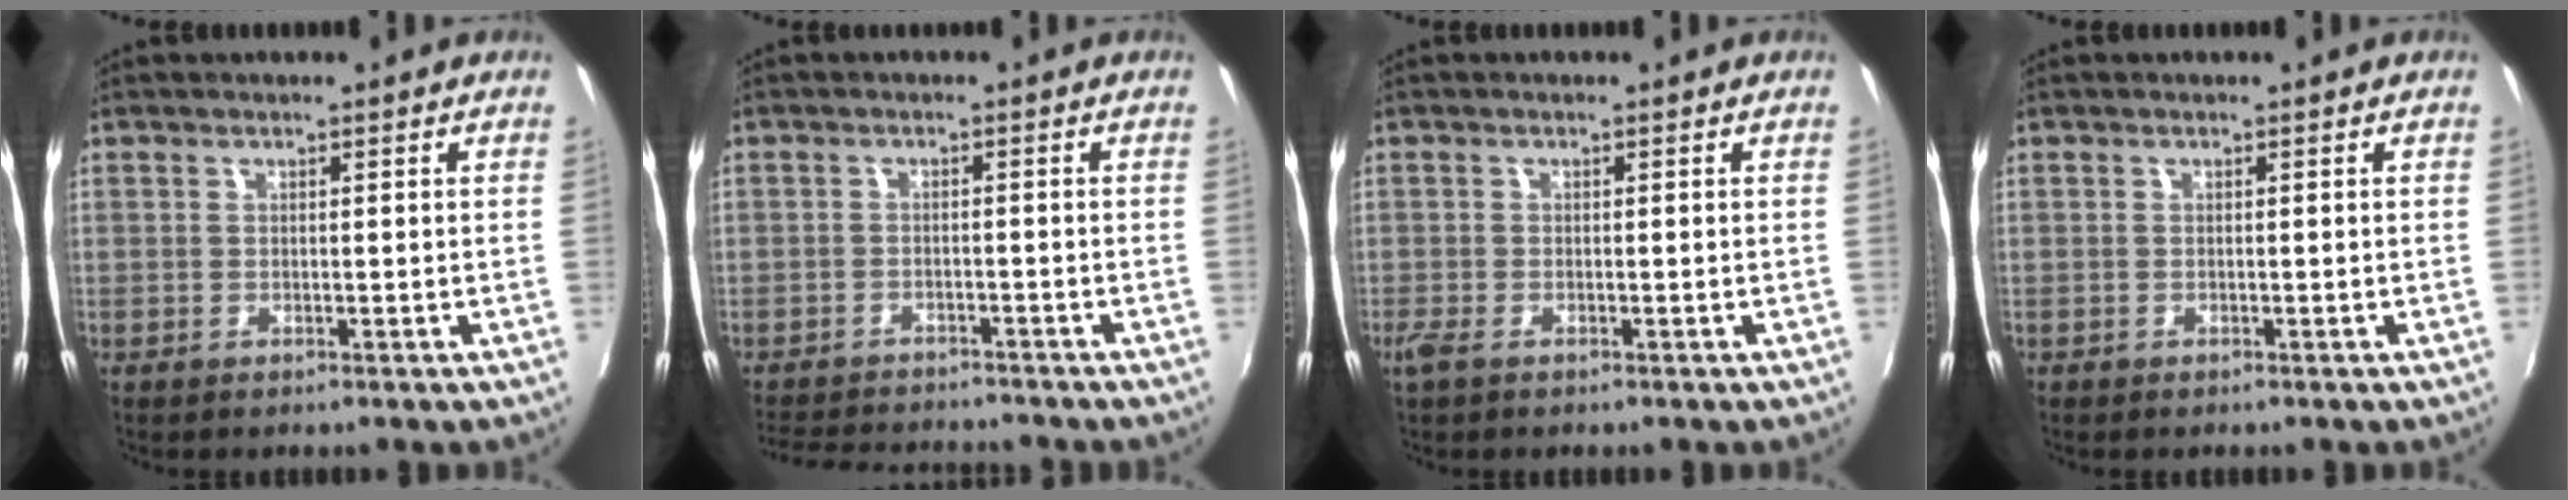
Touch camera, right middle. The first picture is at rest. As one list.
[{"total": 8.6, "force": [-7.6, 3.3, 2.2], "torque": [-0.068, 0.012, -0.119]}, {"total": 1.7, "force": [-1.1, 0.5, 1.2], "torque": [-0.027, -0.006, -0.023]}, {"total": 0.0}]